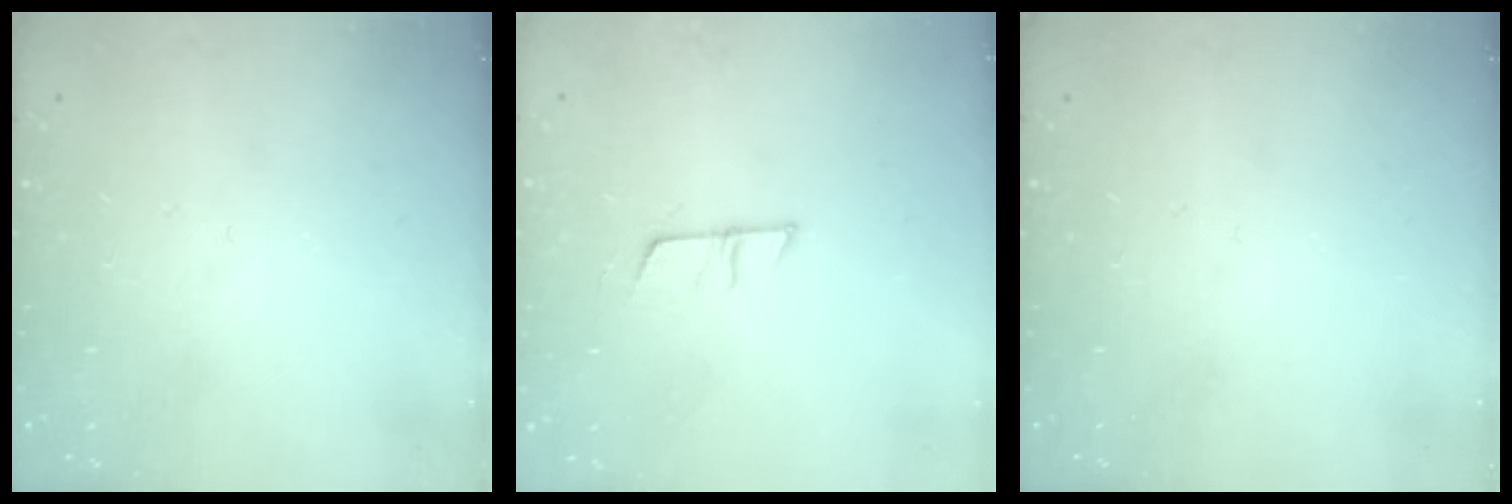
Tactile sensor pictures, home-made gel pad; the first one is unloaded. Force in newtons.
{"total": 7.2, "press": 7.1, "slide": 0.5}
{"total": 0.0}